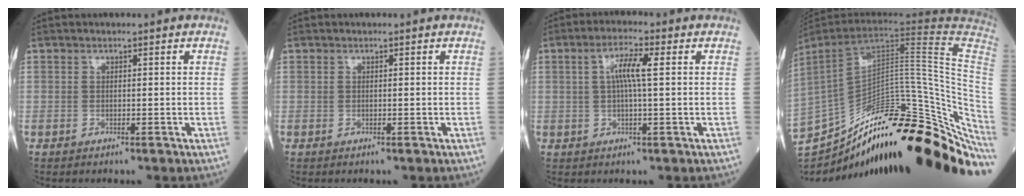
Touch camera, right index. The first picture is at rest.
{"total": 0.0}
{"total": 4.7, "force": [1.0, 0.2, 4.6], "torque": [-0.089, 0.009, 0.018]}
{"total": 38.2, "force": [-26.5, 8.6, 26.2], "torque": [-0.379, -0.017, -0.373]}